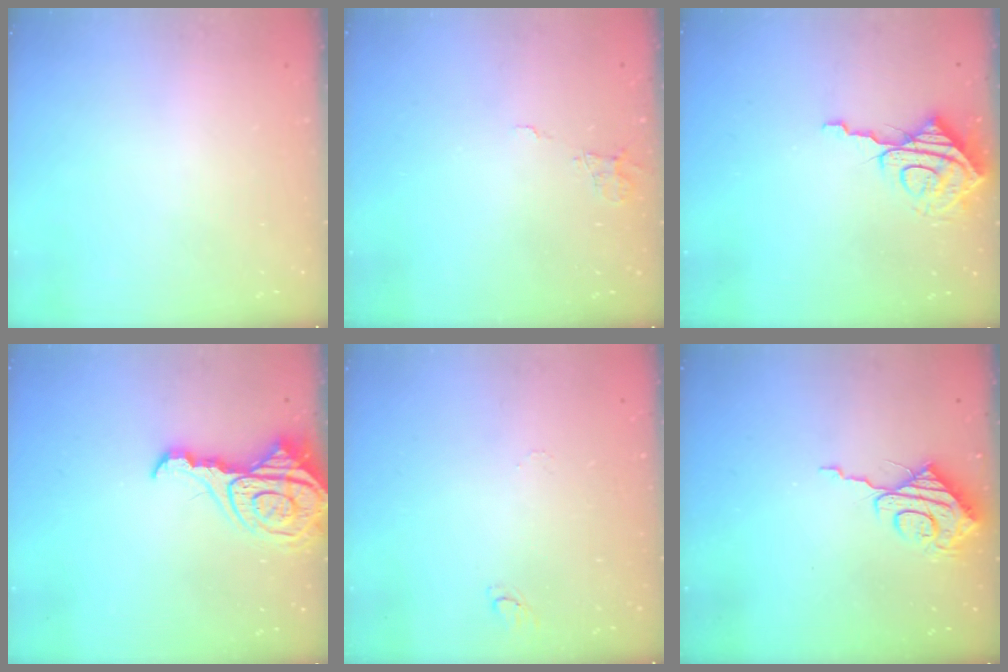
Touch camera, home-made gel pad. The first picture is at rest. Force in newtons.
{"total": 6.2, "press": 6.2, "slide": 0.5}
{"total": 9.8, "press": 9.8, "slide": 0.7}
{"total": 14.0, "press": 13.9, "slide": 1.5}
{"total": 4.7, "press": 4.6, "slide": 0.5}
{"total": 9.6, "press": 9.6, "slide": 0.6}